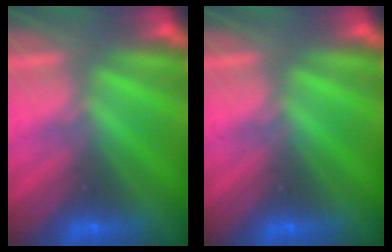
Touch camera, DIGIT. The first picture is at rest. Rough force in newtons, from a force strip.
{"total": 0.0}